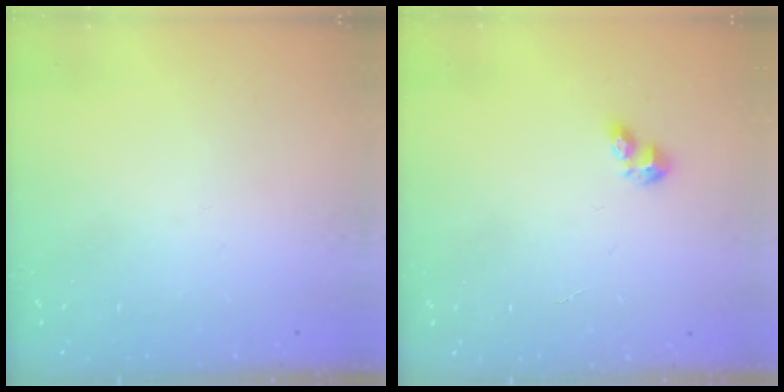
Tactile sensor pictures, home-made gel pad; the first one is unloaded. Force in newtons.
{"total": 3.6, "press": 3.6, "slide": 0.5}